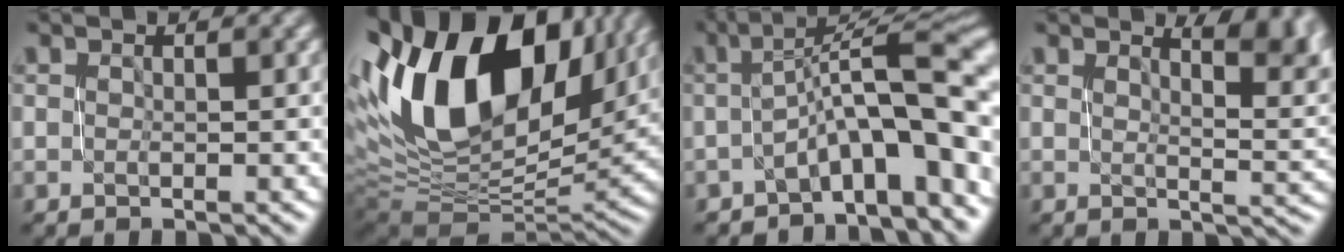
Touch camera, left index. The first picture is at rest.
{"total": 16.5, "force": [5.6, 9.3, 12.4], "torque": [-0.220, 0.019, 0.090]}
{"total": 9.3, "force": [-2.7, 2.0, 8.6], "torque": [-0.120, 0.029, -0.041]}
{"total": 5.8, "force": [3.1, 2.1, 4.4], "torque": [-0.038, 0.007, 0.047]}